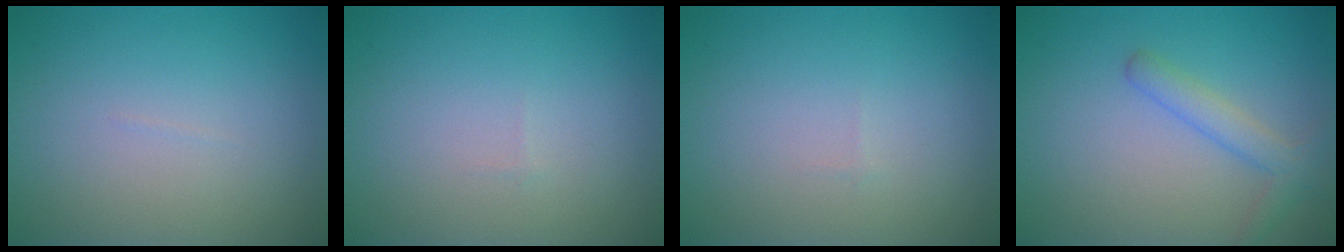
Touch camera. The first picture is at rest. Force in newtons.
{"total": 0.0}
{"total": 0.0}
{"total": 2.4, "press": 2.4, "slide": 0.1}